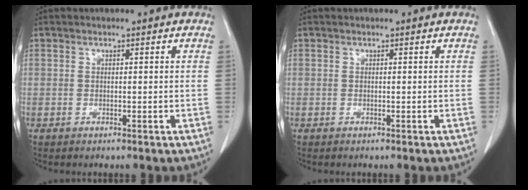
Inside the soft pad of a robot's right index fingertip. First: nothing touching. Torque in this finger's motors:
{"motor_torque": [0.00, 0.00, 0.00, 0.00]}